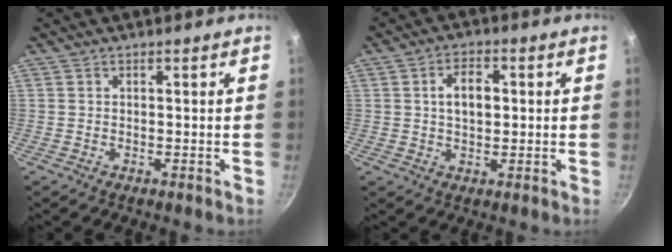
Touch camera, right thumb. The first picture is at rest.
{"total": 5.9, "force": [0.7, 3.7, 4.6], "torque": [-0.065, 0.009, 0.010]}